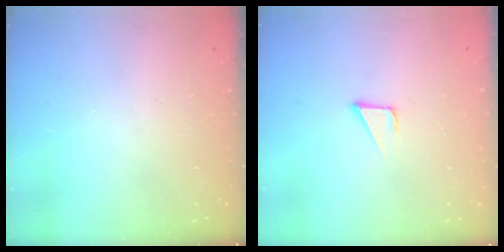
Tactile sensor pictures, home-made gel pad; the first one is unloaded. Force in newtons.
{"total": 2.4, "press": 2.4, "slide": 0.1}